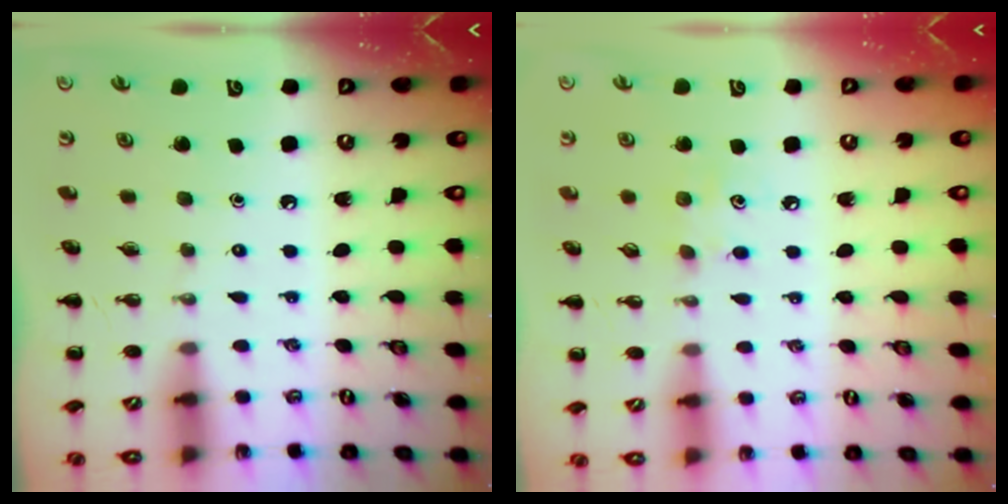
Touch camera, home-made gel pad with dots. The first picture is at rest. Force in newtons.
{"total": 5.2, "press": 5.1, "slide": 1.3}